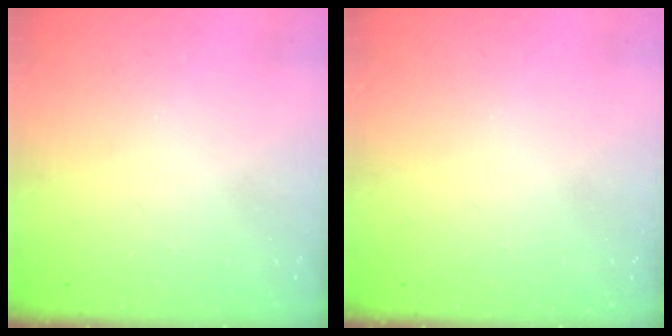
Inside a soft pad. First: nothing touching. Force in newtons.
{"total": 0.0}